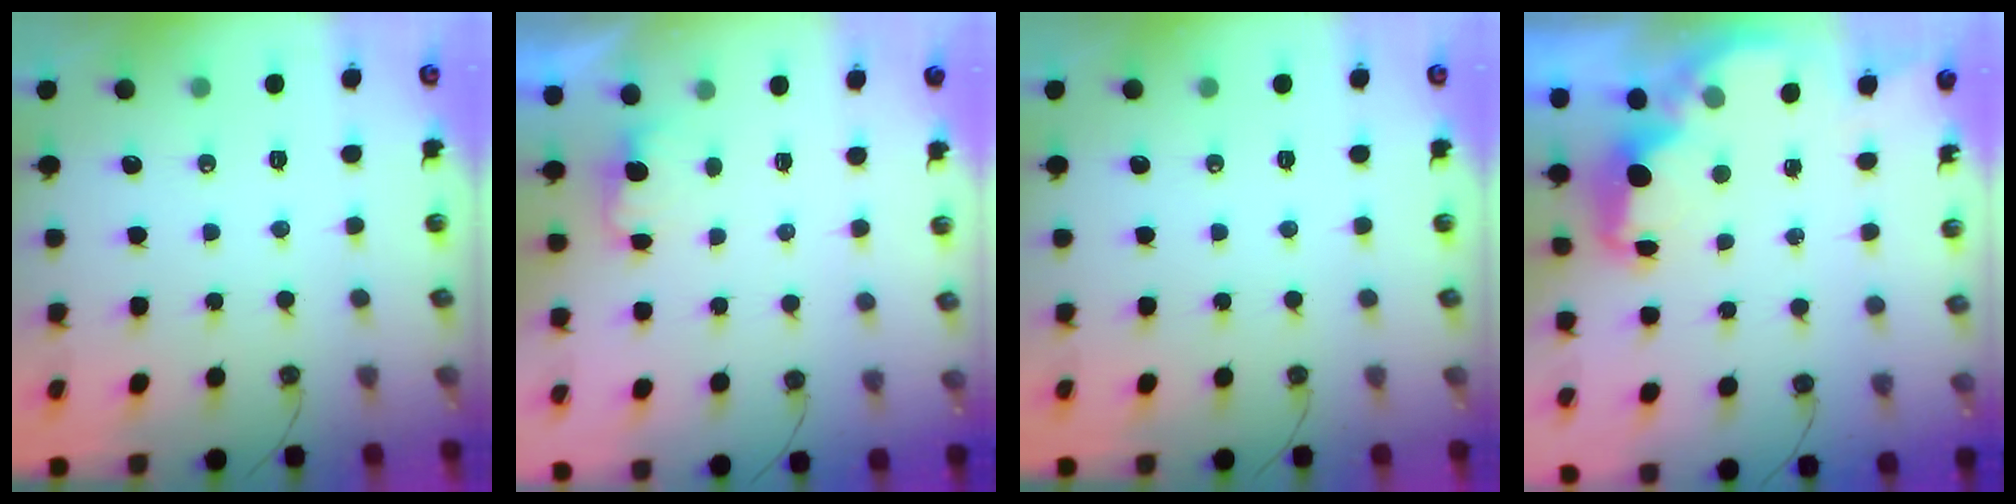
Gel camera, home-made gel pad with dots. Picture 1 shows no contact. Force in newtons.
{"total": 1.5, "press": 1.3, "slide": 0.8}
{"total": 0.0}
{"total": 2.4, "press": 2.2, "slide": 0.7}